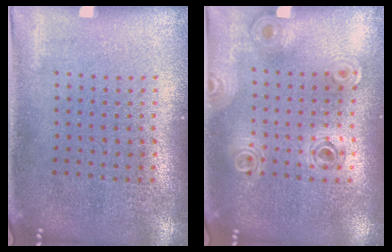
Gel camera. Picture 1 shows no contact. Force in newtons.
{"total": 0.9, "press": 0.9, "slide": 0.1}